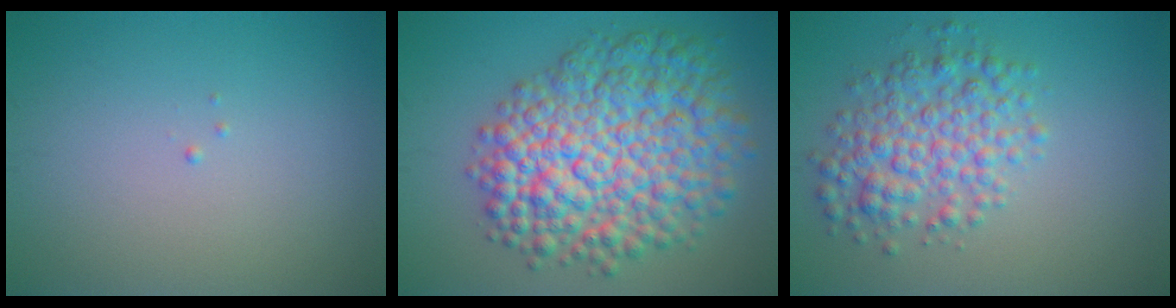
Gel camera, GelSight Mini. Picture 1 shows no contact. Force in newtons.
{"total": 11.3, "press": 11.3, "slide": 0.3}
{"total": 5.0, "press": 5.0, "slide": 0.0}